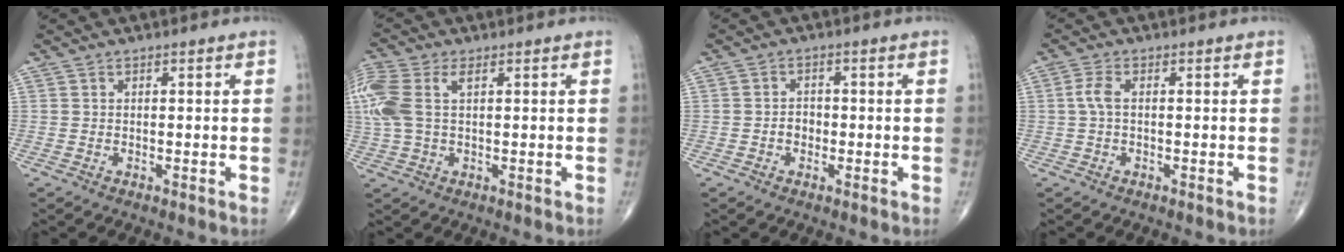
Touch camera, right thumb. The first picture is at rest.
{"total": 10.8, "force": [2.8, 5.9, 8.6], "torque": [-0.244, 0.022, 0.059]}
{"total": 2.3, "force": [-0.7, 1.8, 1.2], "torque": [-0.005, 0.007, -0.015]}
{"total": 2.6, "force": [0.1, 1.1, 2.4], "torque": [-0.058, 0.003, -0.003]}